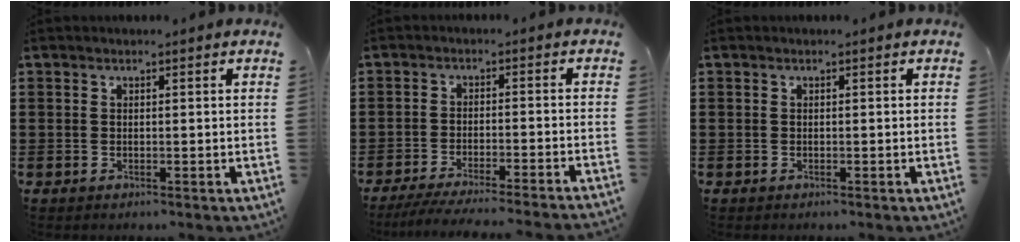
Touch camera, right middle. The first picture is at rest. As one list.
[{"total": 4.4, "force": [-4.0, -0.2, 1.8], "torque": [-0.035, -0.010, -0.079]}, {"total": 0.0}]